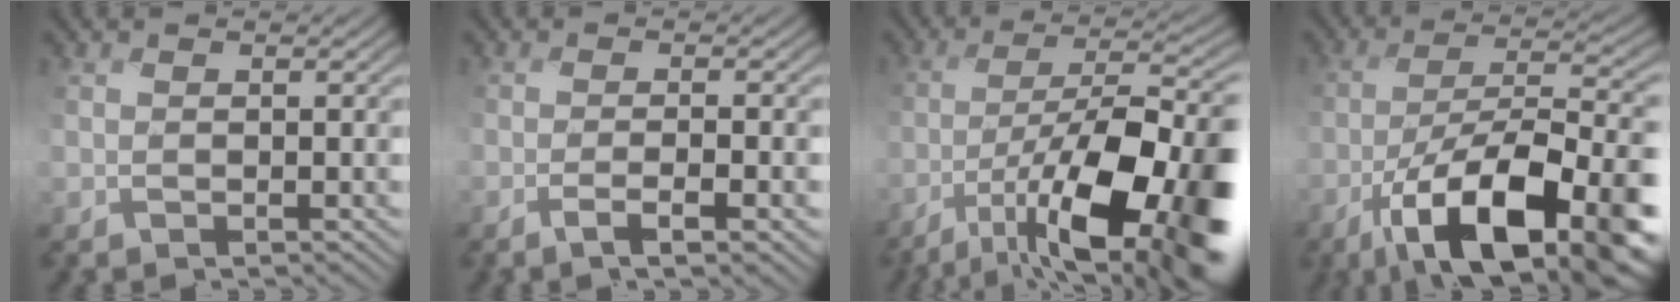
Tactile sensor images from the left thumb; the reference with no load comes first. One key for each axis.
{"total": 4.3, "fx": -2.1, "fy": 0.8, "fz": 3.7, "tx": -0.057, "ty": 0.007, "tz": -0.040}
{"total": 17.1, "fx": -8.2, "fy": 6.2, "fz": 13.7, "tx": -0.217, "ty": -0.014, "tz": -0.140}
{"total": 17.1, "fx": -8.8, "fy": 6.3, "fz": 13.3, "tx": -0.225, "ty": -0.013, "tz": -0.155}